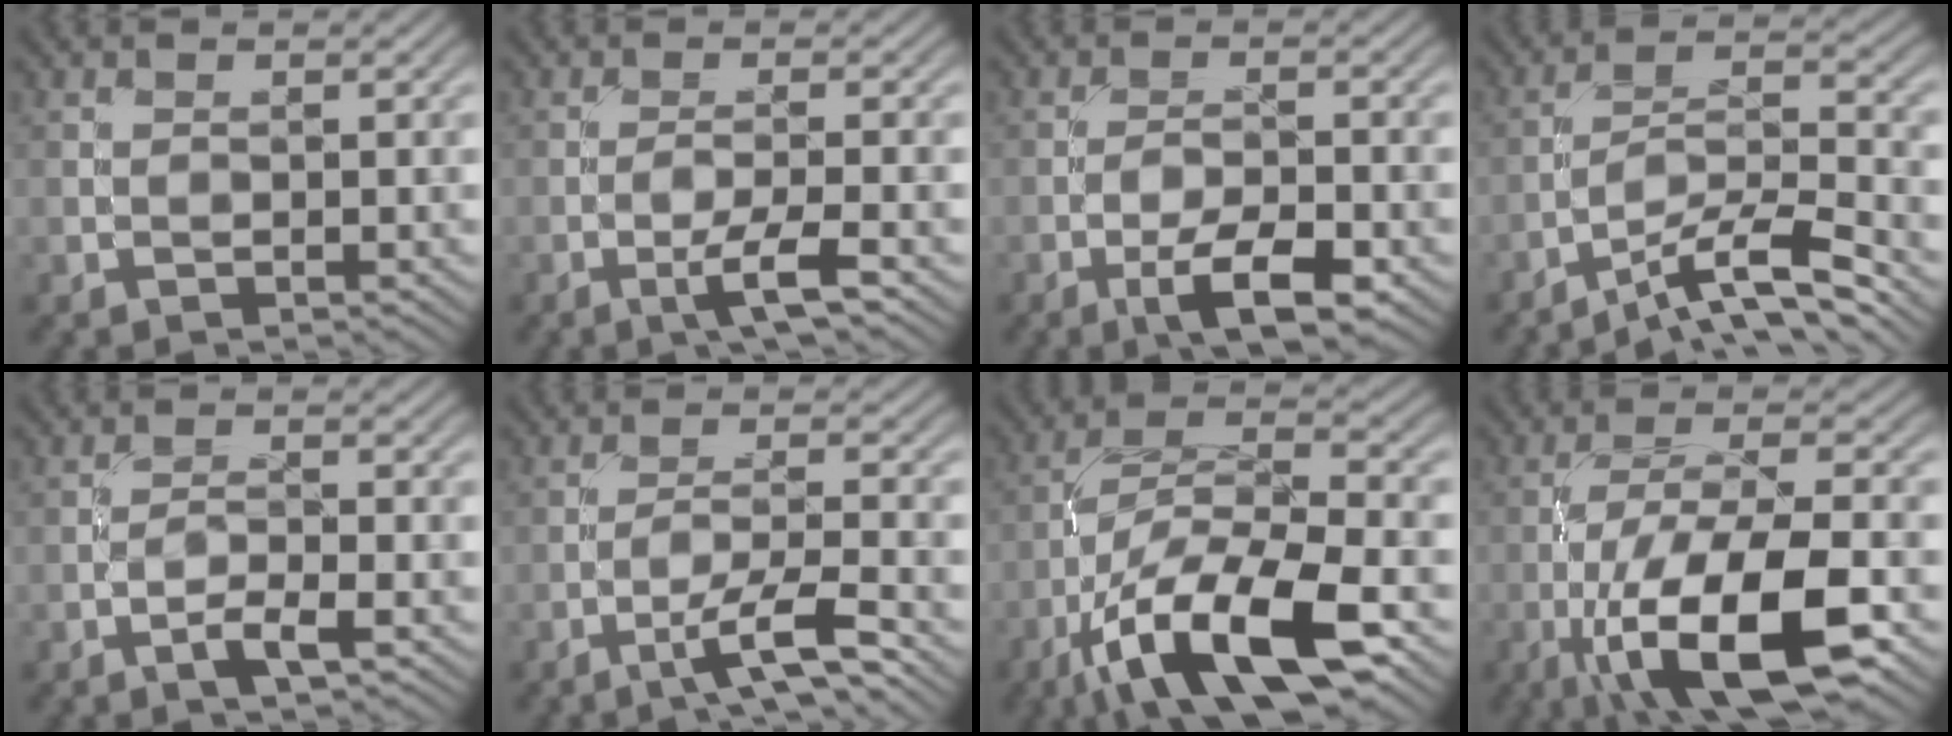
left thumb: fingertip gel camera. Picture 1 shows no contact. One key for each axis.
{"total": 3.8, "fx": -2.0, "fy": 0.3, "fz": 3.2, "tx": -0.059, "ty": 0.006, "tz": -0.043}
{"total": 6.2, "fx": -3.4, "fy": 1.8, "fz": 4.8, "tx": -0.087, "ty": 0.004, "tz": -0.059}
{"total": 9.3, "fx": -7.0, "fy": 1.5, "fz": 5.9, "tx": -0.093, "ty": 0.014, "tz": -0.129}
{"total": 2.7, "fx": -1.6, "fy": 0.5, "fz": 2.2, "tx": -0.049, "ty": 0.004, "tz": -0.036}
{"total": 6.1, "fx": -3.9, "fy": 0.6, "fz": 4.7, "tx": -0.082, "ty": 0.009, "tz": -0.073}
{"total": 15.2, "fx": -7.8, "fy": 5.0, "fz": 12.1, "tx": -0.225, "ty": -0.006, "tz": -0.148}
{"total": 13.7, "fx": -6.0, "fy": 4.2, "fz": 11.6, "tx": -0.216, "ty": -0.002, "tz": -0.113}